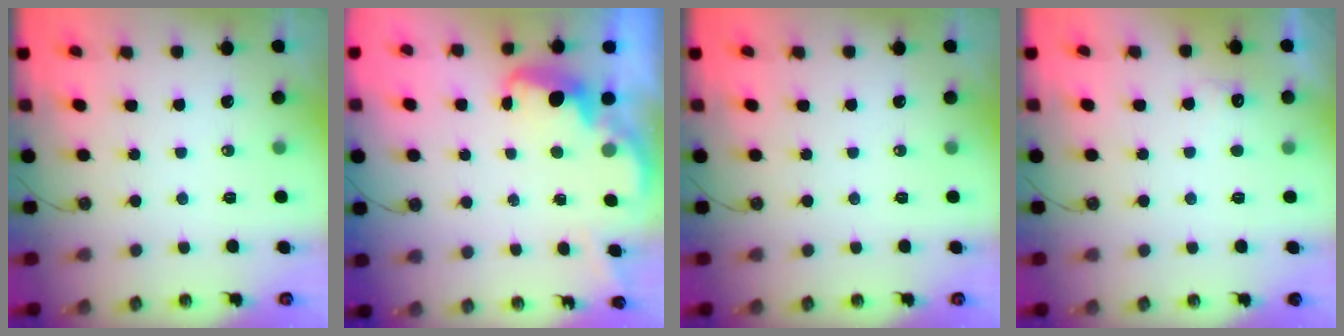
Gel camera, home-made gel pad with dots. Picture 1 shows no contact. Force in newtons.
{"total": 2.7, "press": 2.6, "slide": 0.8}
{"total": 0.0}
{"total": 4.3, "press": 4.1, "slide": 1.1}